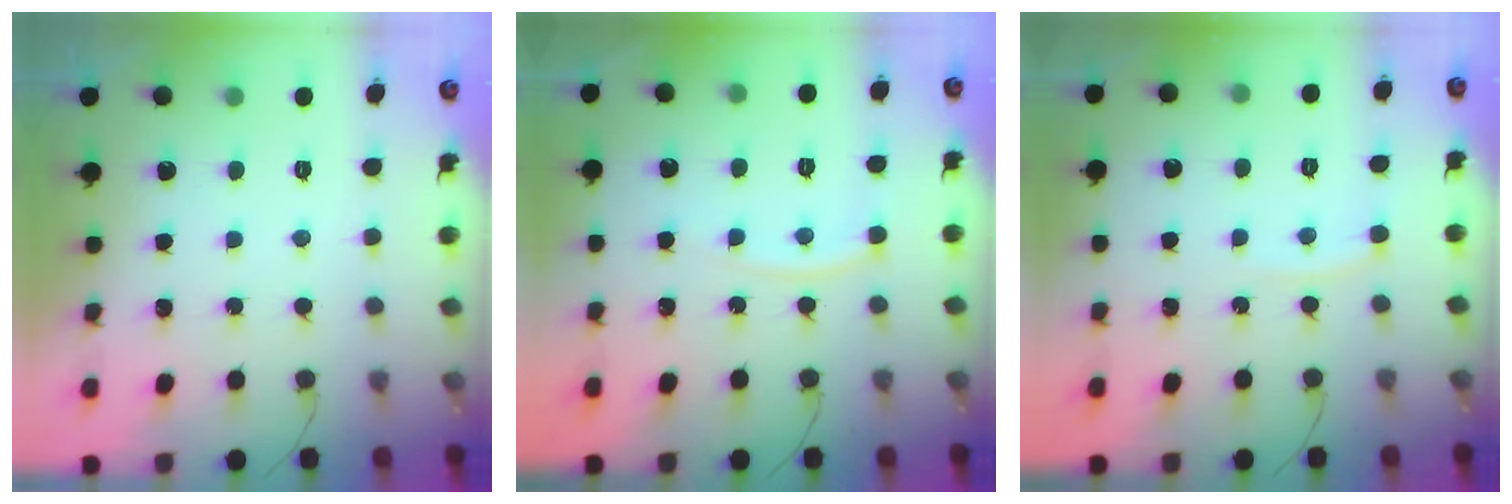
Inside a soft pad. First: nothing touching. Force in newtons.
{"total": 4.7, "press": 4.6, "slide": 0.7}
{"total": 4.7, "press": 4.6, "slide": 0.6}